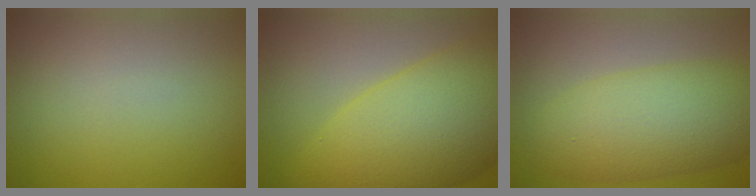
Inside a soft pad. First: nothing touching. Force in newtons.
{"total": 11.5, "press": 11.5, "slide": 0.4}
{"total": 7.5, "press": 7.5, "slide": 0.0}